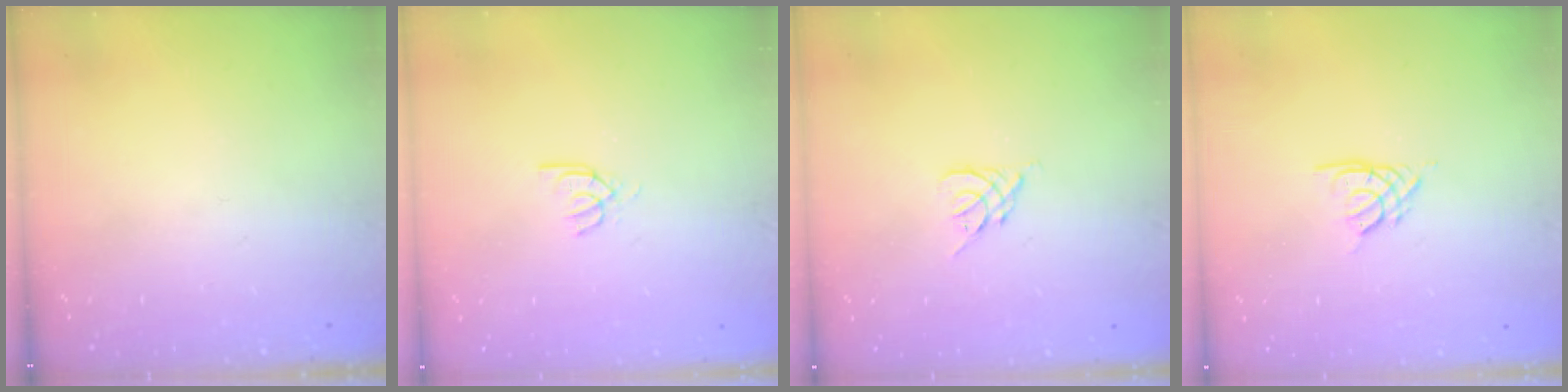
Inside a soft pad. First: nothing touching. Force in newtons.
{"total": 2.9, "press": 2.9, "slide": 0.3}
{"total": 2.6, "press": 2.5, "slide": 0.7}
{"total": 2.6, "press": 2.6, "slide": 0.6}